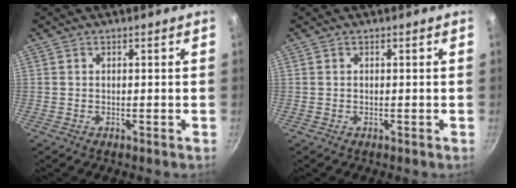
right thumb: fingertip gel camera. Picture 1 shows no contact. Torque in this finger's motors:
{"motor_torque": [-0.04, -0.04, 0.07, 0.06, 0.04]}